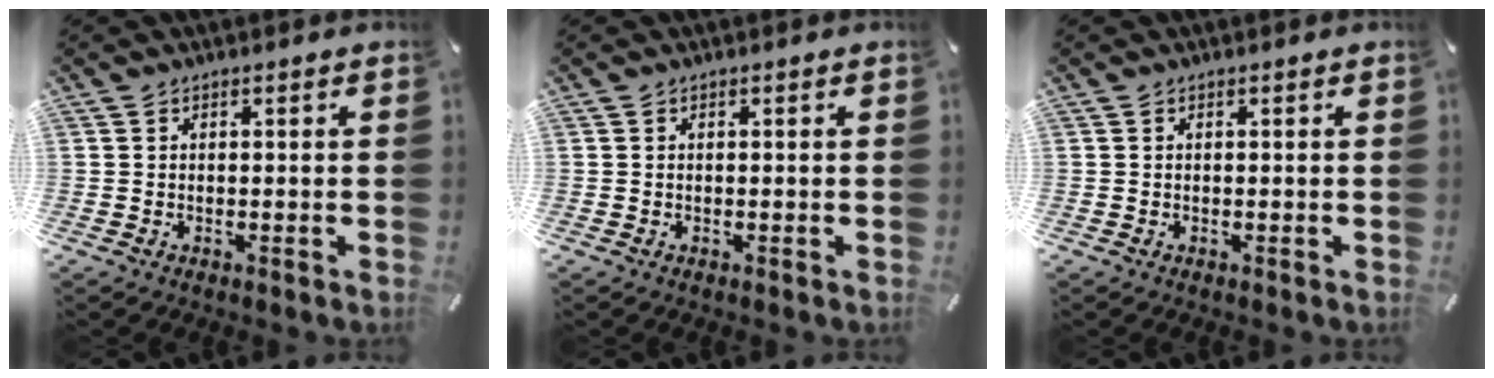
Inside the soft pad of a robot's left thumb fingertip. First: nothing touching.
{"total": 0.0}
{"total": 0.0}